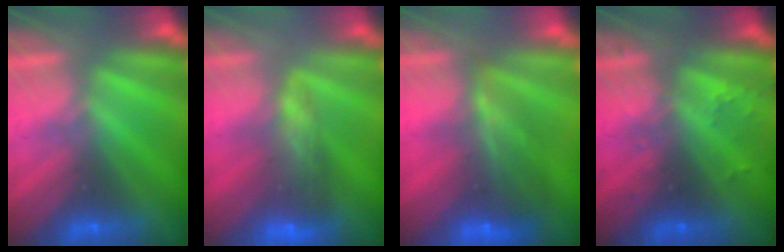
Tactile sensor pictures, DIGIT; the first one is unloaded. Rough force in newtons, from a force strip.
{"total": 8.1}
{"total": 7.1}
{"total": 2.4}